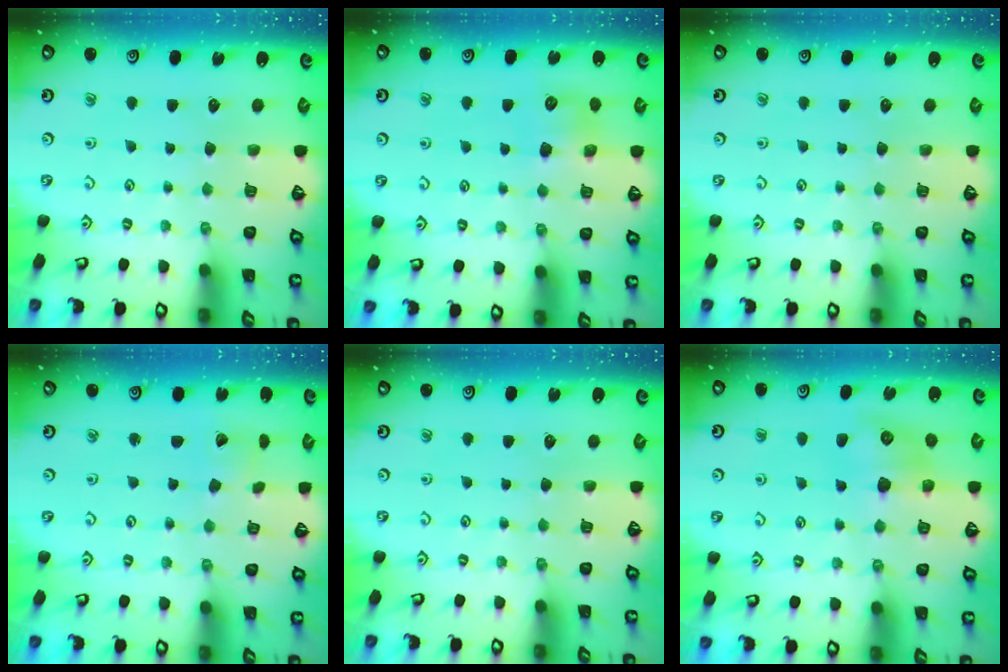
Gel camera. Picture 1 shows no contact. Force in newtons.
{"total": 7.0, "press": 7.0, "slide": 0.4}
{"total": 0.0}
{"total": 2.3, "press": 2.3, "slide": 0.2}
{"total": 0.0}
{"total": 9.8, "press": 9.8, "slide": 0.4}